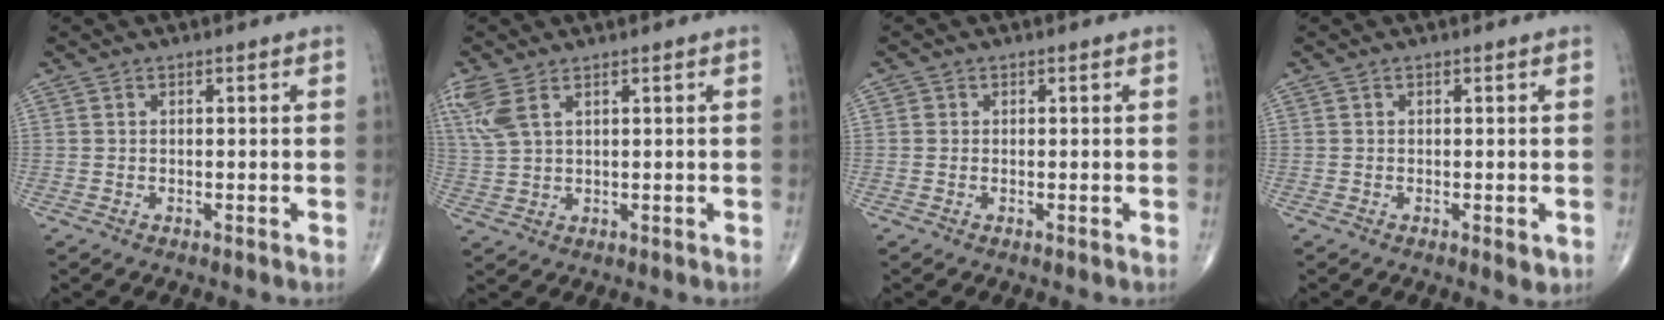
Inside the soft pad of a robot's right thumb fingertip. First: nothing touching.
{"total": 6.1, "force": [3.2, 2.7, 4.5], "torque": [-0.123, 0.004, 0.076]}
{"total": 0.6, "force": [0.1, 0.6, 0.1], "torque": [0.003, 0.003, 0.000]}
{"total": 1.7, "force": [-0.5, 0.6, 1.5], "torque": [-0.012, -0.002, -0.005]}